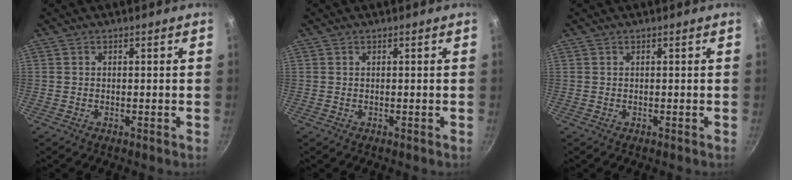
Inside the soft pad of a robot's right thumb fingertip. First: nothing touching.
{"total": 0.0}
{"total": 0.0}